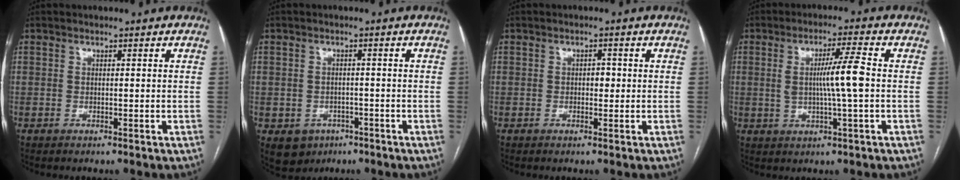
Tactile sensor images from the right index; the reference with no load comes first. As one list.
[{"total": 4.9, "force": [-2.3, 4.1, 1.2], "torque": [-0.019, 0.003, -0.025]}, {"total": 1.7, "force": [0.0, 1.0, 1.3], "torque": [-0.017, 0.003, -0.001]}, {"total": 7.1, "force": [0.3, -0.3, 7.1], "torque": [-0.127, 0.000, 0.005]}]